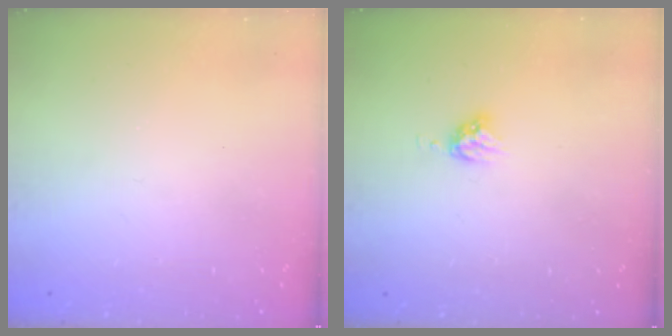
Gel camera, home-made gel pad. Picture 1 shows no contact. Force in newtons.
{"total": 4.8, "press": 4.7, "slide": 0.7}